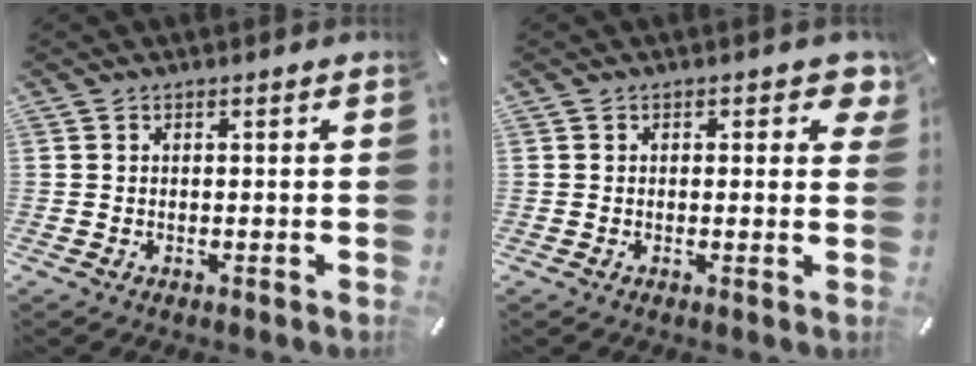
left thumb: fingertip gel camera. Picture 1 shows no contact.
{"total": 2.7, "force": [0.8, 1.4, 2.2], "torque": [-0.022, -0.003, 0.008]}